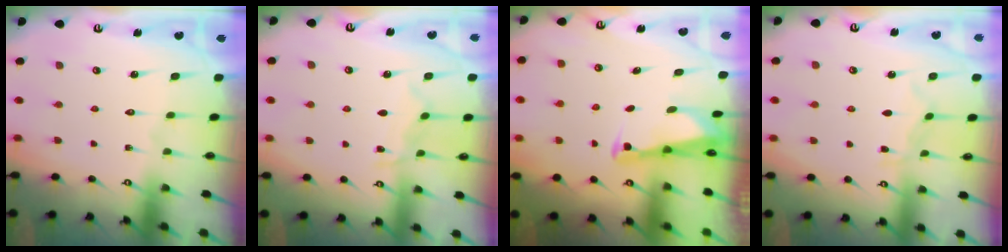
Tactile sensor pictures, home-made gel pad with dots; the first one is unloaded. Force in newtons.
{"total": 6.4, "press": 6.3, "slide": 0.8}
{"total": 2.6, "press": 2.6, "slide": 0.2}
{"total": 5.1, "press": 5.1, "slide": 0.4}